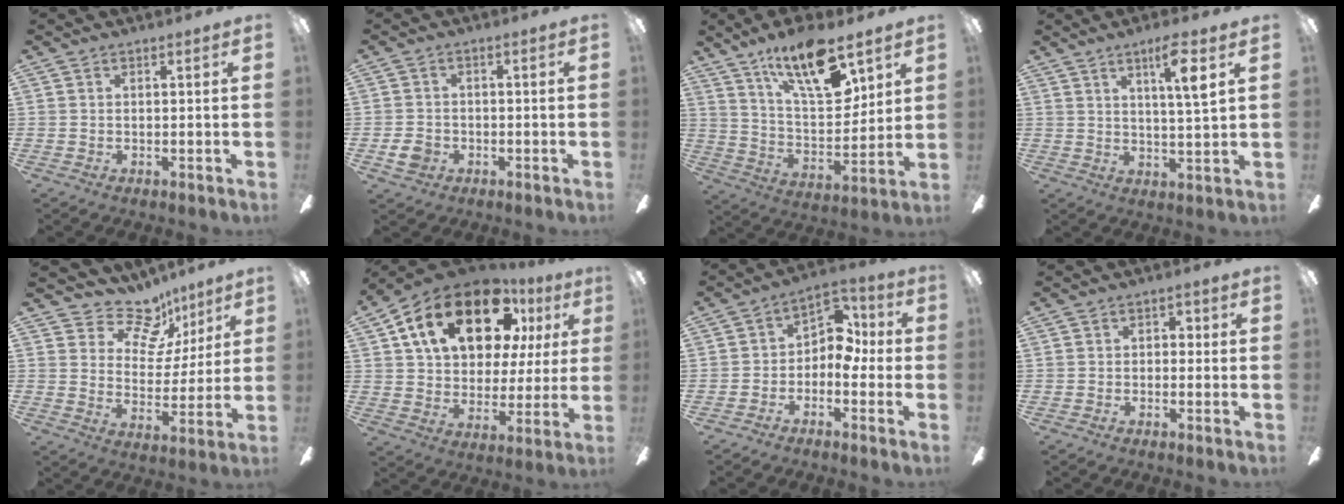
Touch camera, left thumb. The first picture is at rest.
{"total": 4.2, "force": [-1.8, 3.2, 2.0], "torque": [-0.043, 0.008, -0.035]}
{"total": 20.3, "force": [12.7, 7.7, 13.8], "torque": [-0.232, -0.058, 0.213]}
{"total": 7.5, "force": [4.0, 0.7, 6.3], "torque": [-0.100, -0.009, 0.057]}
{"total": 13.3, "force": [9.5, 7.8, 5.0], "torque": [-0.082, -0.061, 0.178]}
{"total": 22.8, "force": [11.5, 12.6, 15.2], "torque": [-0.275, -0.037, 0.195]}
{"total": 8.0, "force": [-0.2, 6.4, 4.7], "torque": [-0.059, 0.010, -0.003]}
{"total": 2.7, "force": [-1.5, 1.8, 1.3], "torque": [-0.022, 0.015, -0.031]}